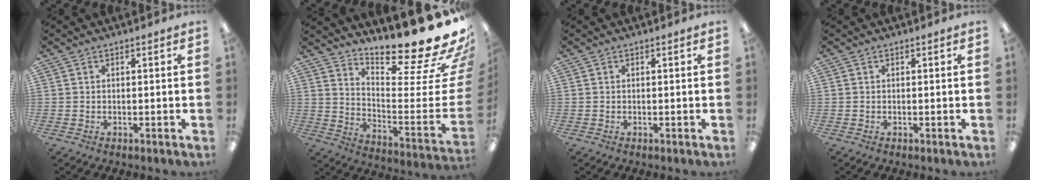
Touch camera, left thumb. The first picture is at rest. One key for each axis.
{"total": 20.3, "fx": 17.4, "fy": 1.9, "fz": 10.2, "tx": -0.118, "ty": -0.158, "tz": 0.269}
{"total": 0.0}
{"total": 0.0}